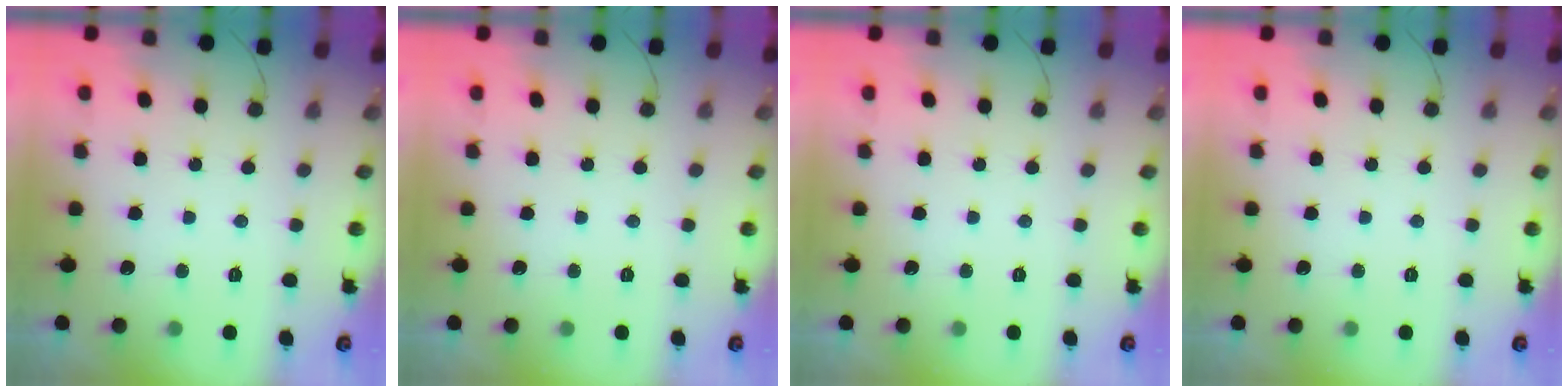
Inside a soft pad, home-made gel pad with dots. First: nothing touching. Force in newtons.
{"total": 0.0}
{"total": 0.0}
{"total": 0.0}